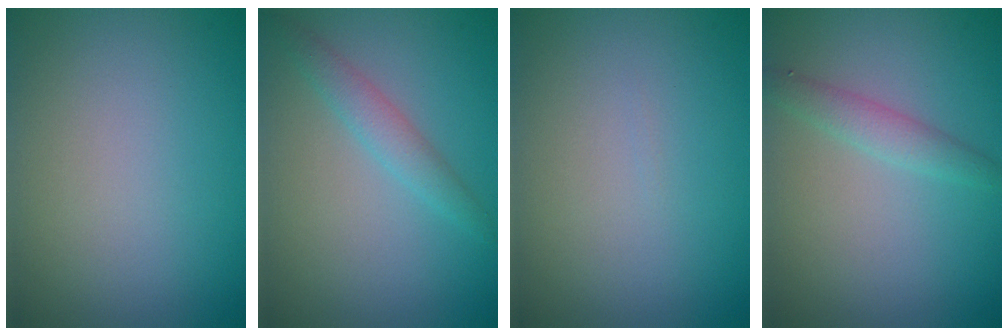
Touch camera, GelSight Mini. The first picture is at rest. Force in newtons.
{"total": 1.9, "press": 1.9, "slide": 0.1}
{"total": 0.0}
{"total": 1.9, "press": 1.9, "slide": 0.1}